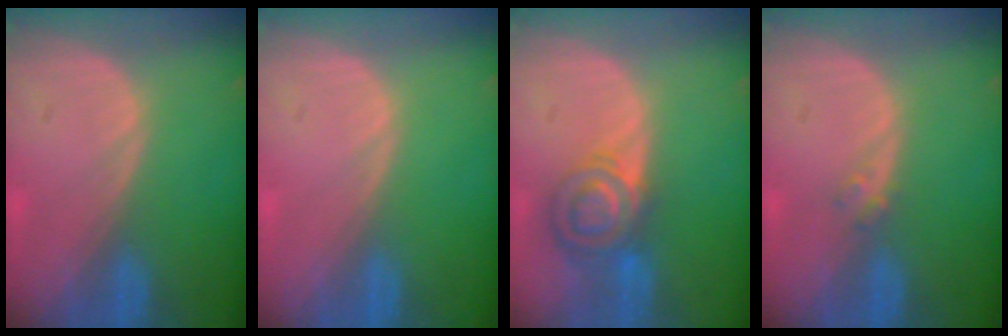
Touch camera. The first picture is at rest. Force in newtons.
{"total": 0.0}
{"total": 7.4, "press": 6.3, "slide": 3.9}
{"total": 1.4, "press": 1.2, "slide": 0.7}